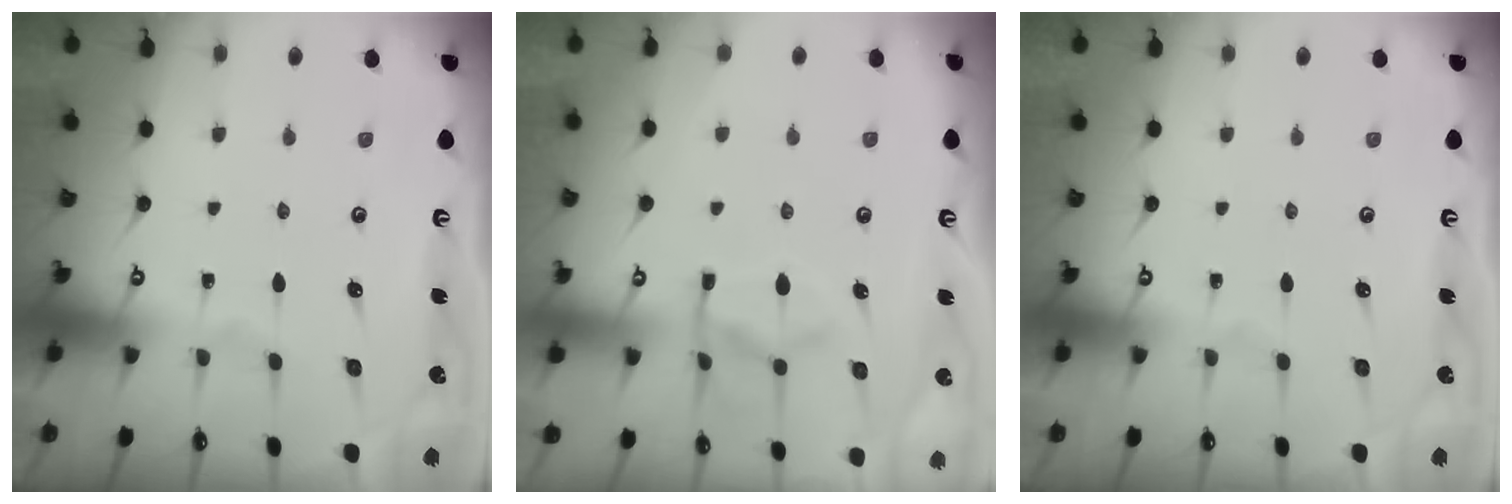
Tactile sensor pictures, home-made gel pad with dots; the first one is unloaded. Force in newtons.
{"total": 10.5, "press": 10.4, "slide": 1.3}
{"total": 0.0}